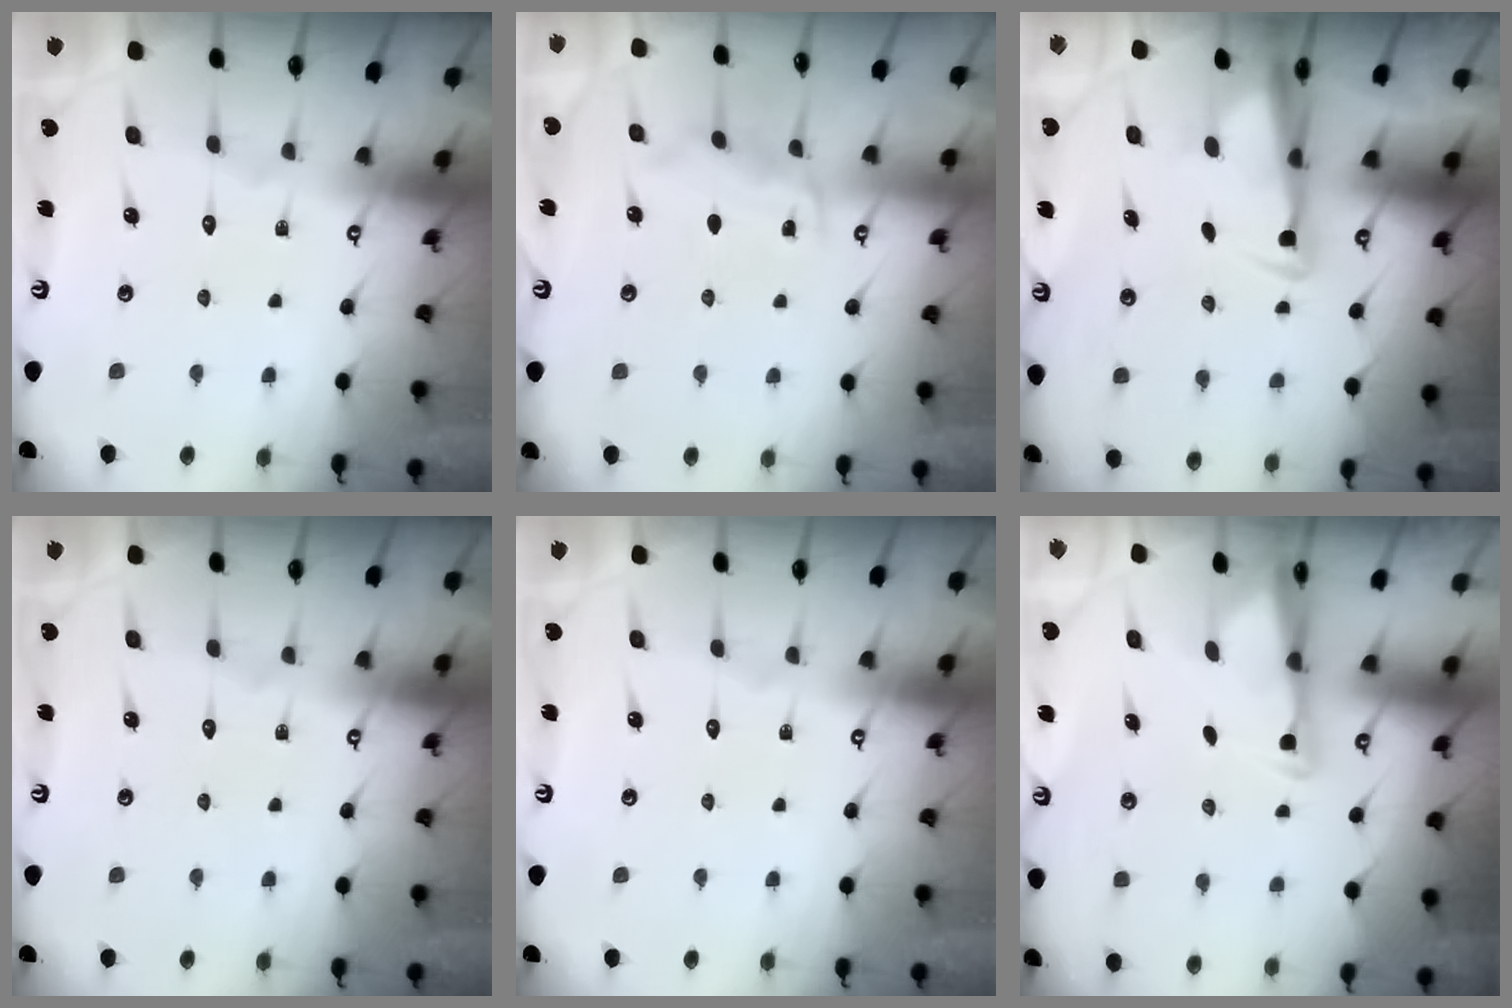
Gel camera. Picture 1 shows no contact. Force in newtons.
{"total": 6.6, "press": 6.5, "slide": 0.8}
{"total": 3.3, "press": 3.2, "slide": 0.7}
{"total": 0.0}
{"total": 0.0}
{"total": 2.8, "press": 2.7, "slide": 0.4}